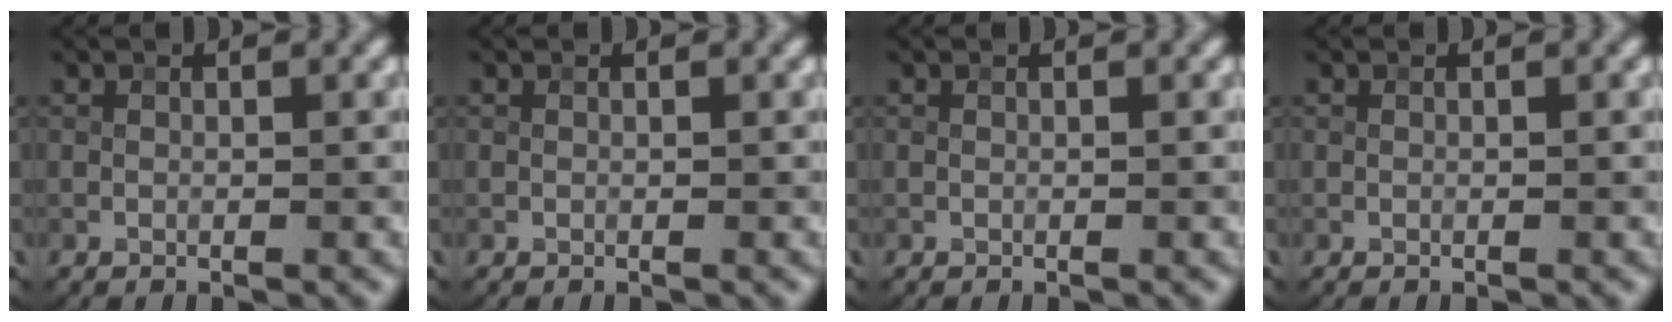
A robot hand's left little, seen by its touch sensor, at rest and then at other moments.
{"total": 0.0}
{"total": 0.0}
{"total": 0.0}